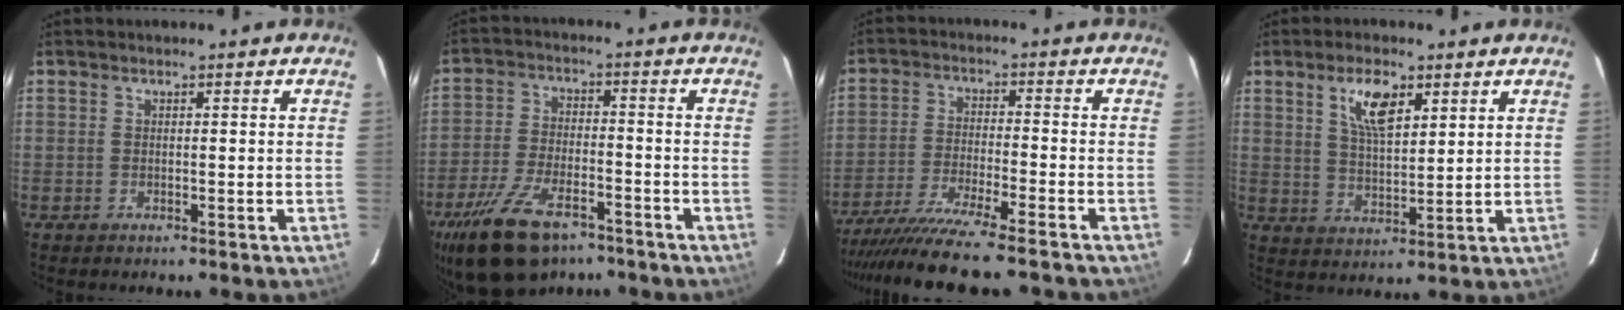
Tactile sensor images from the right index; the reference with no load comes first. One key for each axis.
{"total": 15.8, "fx": -10.8, "fy": 7.4, "fz": 8.9, "tx": -0.199, "ty": -0.024, "tz": -0.189}
{"total": 18.3, "fx": -16.2, "fy": 0.5, "fz": 8.6, "tx": -0.176, "ty": -0.050, "tz": -0.268}
{"total": 7.7, "fx": 4.0, "fy": 3.2, "fz": 5.8, "tx": -0.103, "ty": 0.007, "tz": 0.077}